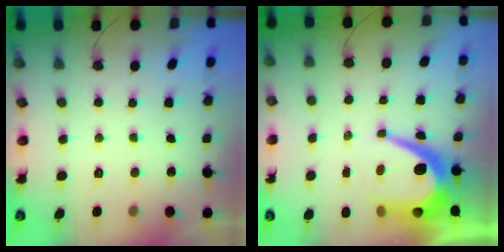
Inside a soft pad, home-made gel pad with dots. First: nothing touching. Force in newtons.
{"total": 13.1, "press": 13.1, "slide": 0.9}